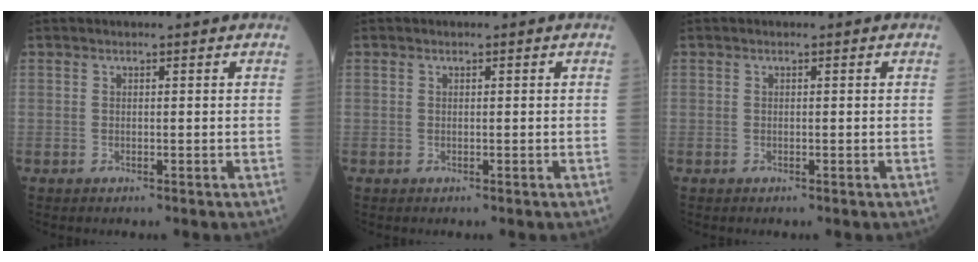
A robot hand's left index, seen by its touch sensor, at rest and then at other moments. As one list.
[{"total": 0.0}, {"total": 0.0}]